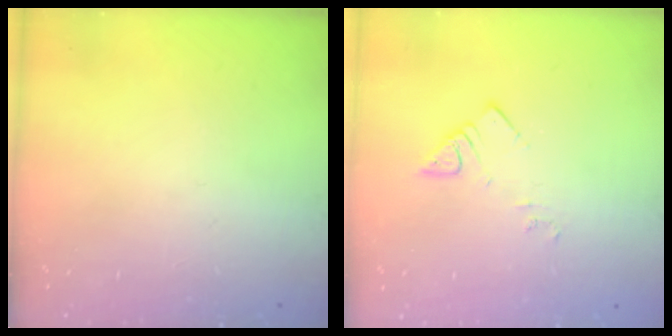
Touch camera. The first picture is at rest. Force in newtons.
{"total": 3.7, "press": 3.7, "slide": 0.4}